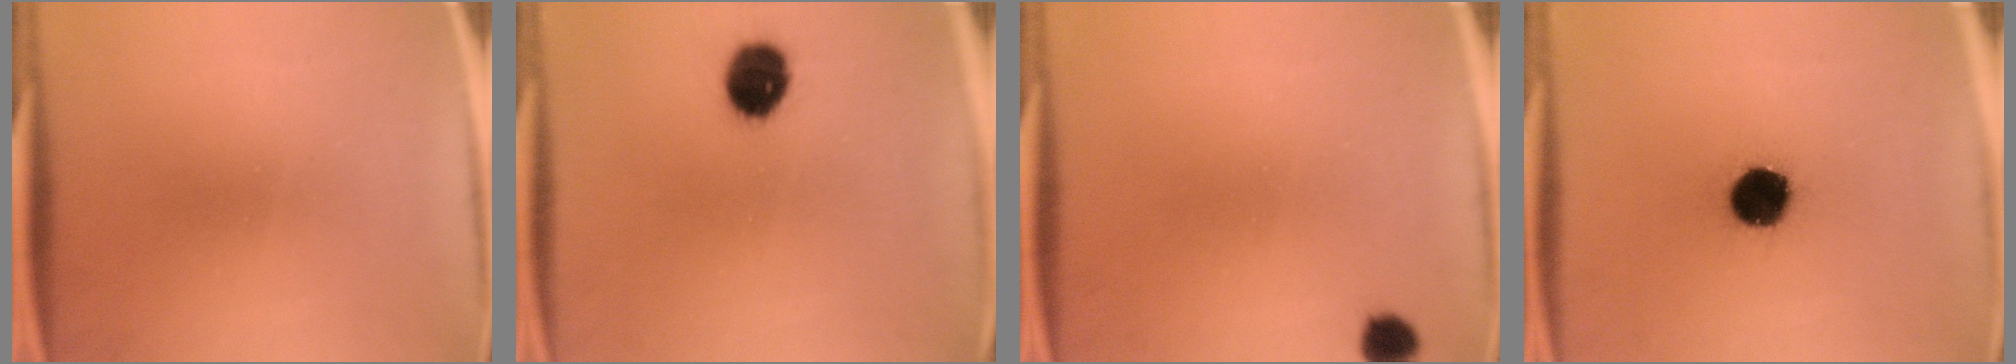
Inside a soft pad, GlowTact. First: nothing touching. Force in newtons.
{"total": 8.7}
{"total": 2.8}
{"total": 12.9}